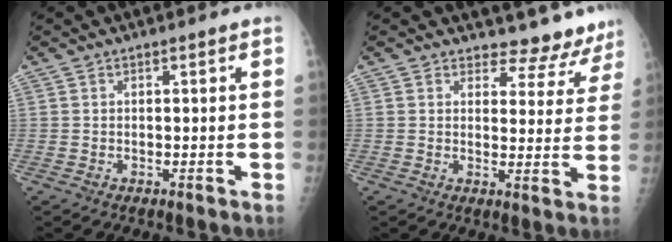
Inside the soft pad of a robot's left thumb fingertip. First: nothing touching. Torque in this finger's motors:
{"motor_torque": [-0.09, 0.01, -0.12, 0.22, -0.03]}